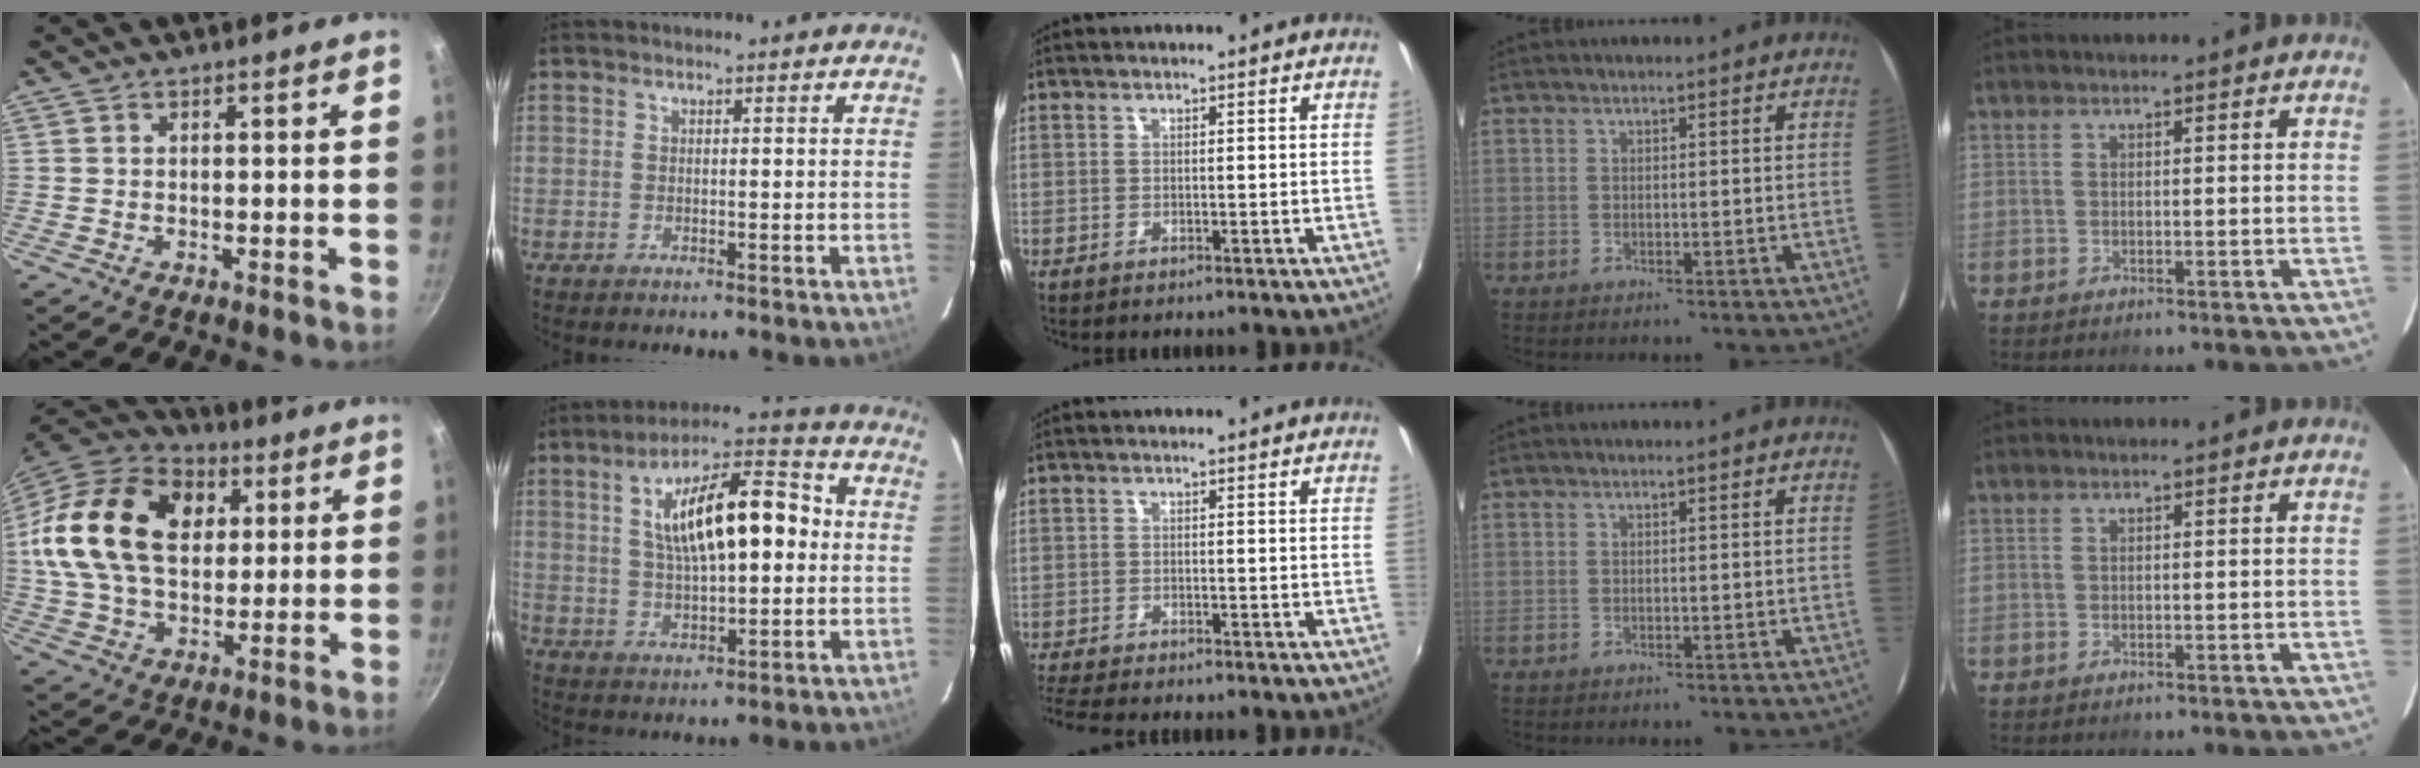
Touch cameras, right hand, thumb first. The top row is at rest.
{"thumb": {"total": 25.4, "force": [6.0, 17.1, 17.7], "torque": [-0.309, 0.014, 0.098]}, "index": {"total": 16.5, "force": [2.7, 6.2, 15.1], "torque": [-0.251, 0.031, 0.046]}, "middle": {"total": 5.7, "force": [-5.2, 0.3, 2.1], "torque": [-0.062, -0.024, -0.093]}}